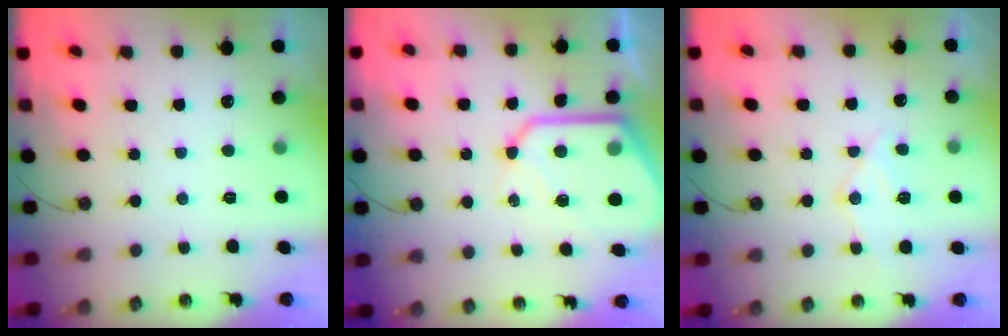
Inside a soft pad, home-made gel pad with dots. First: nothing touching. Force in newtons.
{"total": 16.9, "press": 16.8, "slide": 1.6}
{"total": 11.8, "press": 11.7, "slide": 1.2}